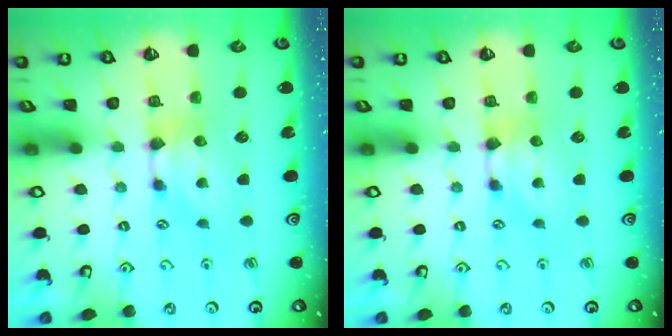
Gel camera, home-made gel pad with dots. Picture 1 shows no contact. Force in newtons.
{"total": 0.0}